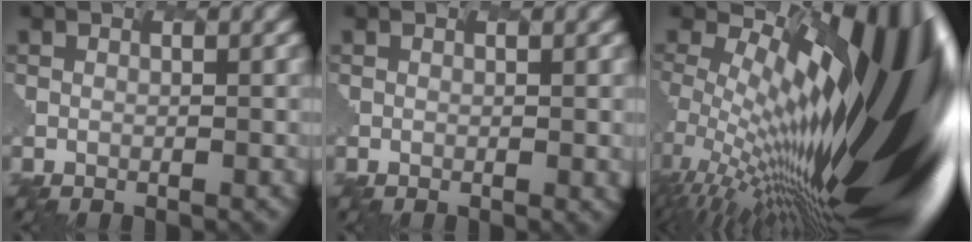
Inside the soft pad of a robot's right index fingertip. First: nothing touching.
{"total": 0.7, "force": [0.3, -0.4, -0.5], "torque": [0.003, 0.005, 0.000]}
{"total": 17.3, "force": [1.8, 5.6, 16.3], "torque": [-0.253, -0.011, 0.003]}